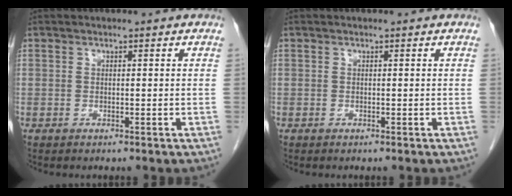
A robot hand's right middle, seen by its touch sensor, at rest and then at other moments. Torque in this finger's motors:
{"motor_torque": [0.85, -0.59, 0.03, -0.03]}